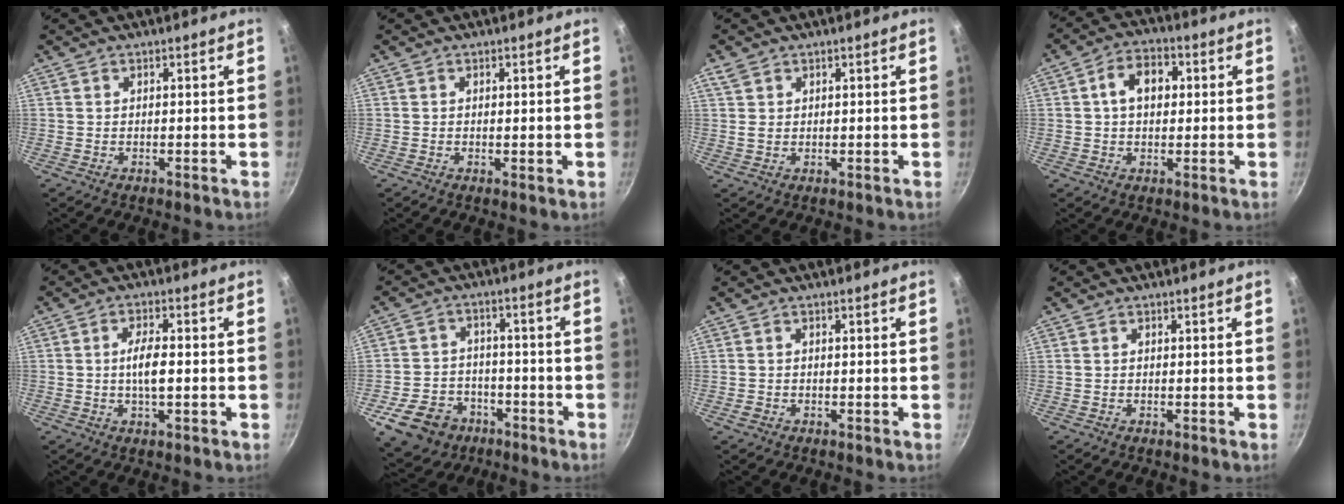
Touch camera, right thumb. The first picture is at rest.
{"total": 0.7, "force": [0.1, 0.2, 0.6], "torque": [-0.010, -0.003, 0.000]}
{"total": 2.7, "force": [1.3, 2.0, 1.2], "torque": [-0.018, -0.001, 0.026]}
{"total": 7.7, "force": [1.3, 5.4, 5.3], "torque": [-0.064, 0.014, 0.011]}
{"total": 5.3, "force": [-0.5, 2.2, 4.8], "torque": [-0.083, 0.009, -0.011]}
{"total": 12.4, "force": [-6.2, 9.2, 5.6], "torque": [-0.084, 0.042, -0.096]}
{"total": 1.2, "force": [-0.6, 0.9, 0.5], "torque": [-0.011, 0.003, -0.011]}
{"total": 0.0}